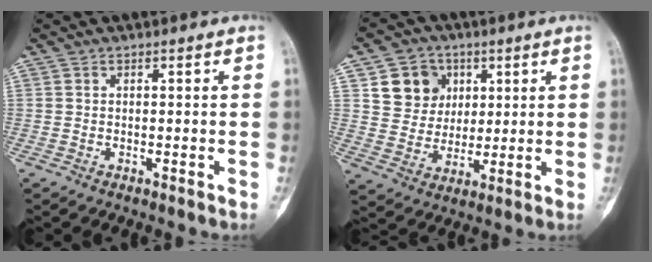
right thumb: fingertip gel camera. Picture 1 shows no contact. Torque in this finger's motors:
{"motor_torque": [0.77, 0.74, 0.12, -0.06, 0.02]}